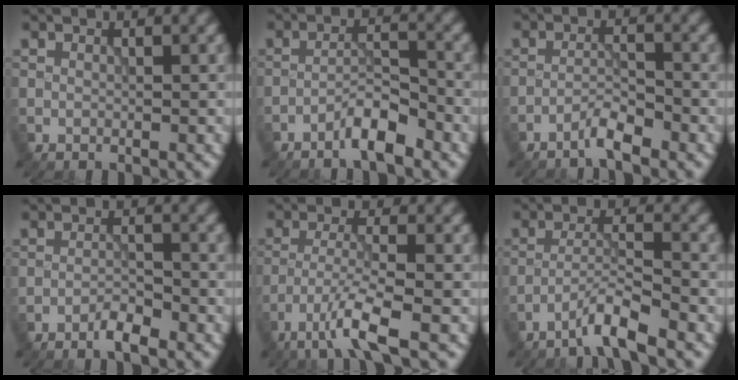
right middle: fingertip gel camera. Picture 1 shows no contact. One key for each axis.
{"total": 3.4, "fx": -2.6, "fy": 0.6, "fz": 2.2, "tx": -0.038, "ty": 0.011, "tz": -0.051}
{"total": 2.2, "fx": -1.9, "fy": 0.1, "fz": 1.1, "tx": -0.019, "ty": 0.007, "tz": -0.041}
{"total": 2.0, "fx": -1.5, "fy": 0.3, "fz": 1.2, "tx": -0.020, "ty": 0.005, "tz": -0.031}
{"total": 4.3, "fx": -2.6, "fy": 0.3, "fz": 3.4, "tx": -0.067, "ty": 0.002, "tz": -0.062}
{"total": 3.4, "fx": -2.6, "fy": 0.0, "fz": 2.2, "tx": -0.038, "ty": 0.010, "tz": -0.060}